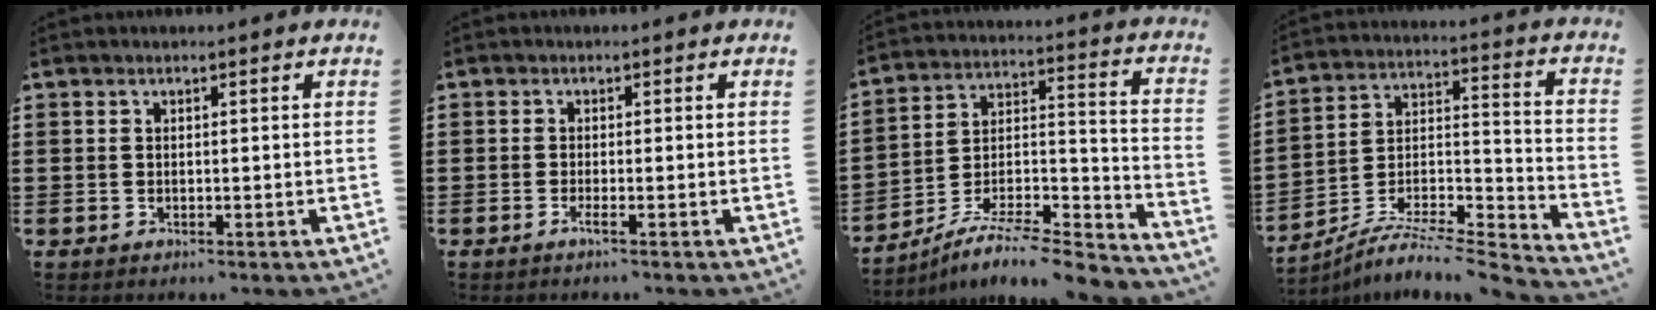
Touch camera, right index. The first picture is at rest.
{"total": 1.3, "force": [-0.8, -0.1, 1.1], "torque": [-0.018, -0.005, -0.014]}
{"total": 7.0, "force": [-6.3, 1.2, 2.9], "torque": [-0.045, 0.003, -0.124]}
{"total": 6.0, "force": [-5.6, 0.8, 1.9], "torque": [-0.032, -0.003, -0.114]}